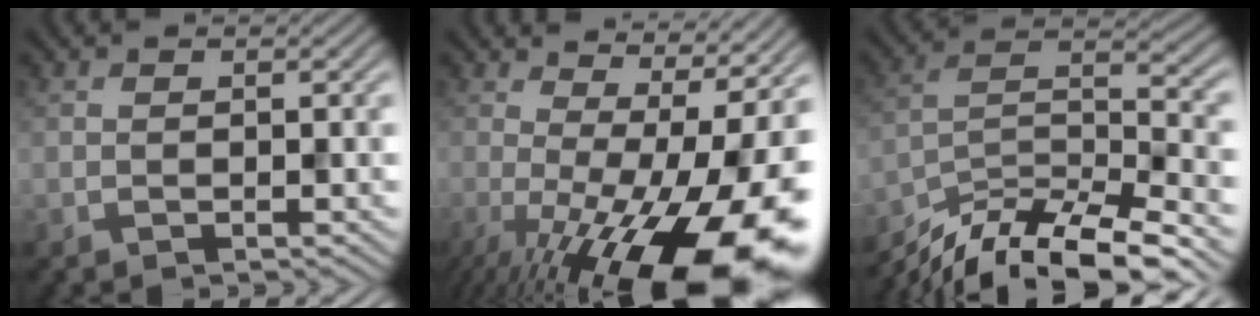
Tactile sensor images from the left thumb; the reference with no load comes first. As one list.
[{"total": 20.5, "force": [-5.3, 7.4, 18.4], "torque": [-0.256, -0.017, -0.071]}, {"total": 13.0, "force": [-10.3, 3.5, 7.1], "torque": [-0.137, -0.005, -0.187]}]